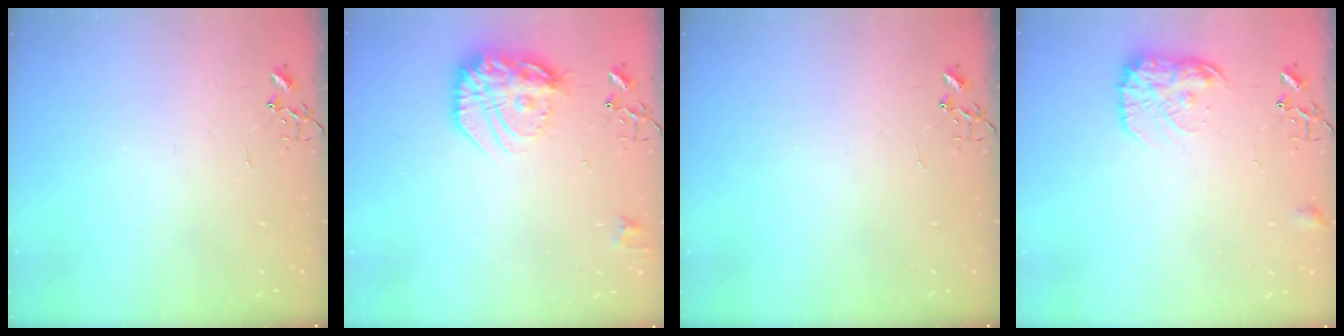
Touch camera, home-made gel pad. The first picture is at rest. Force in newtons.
{"total": 18.9, "press": 18.8, "slide": 1.6}
{"total": 0.0}
{"total": 13.2, "press": 13.2, "slide": 0.8}